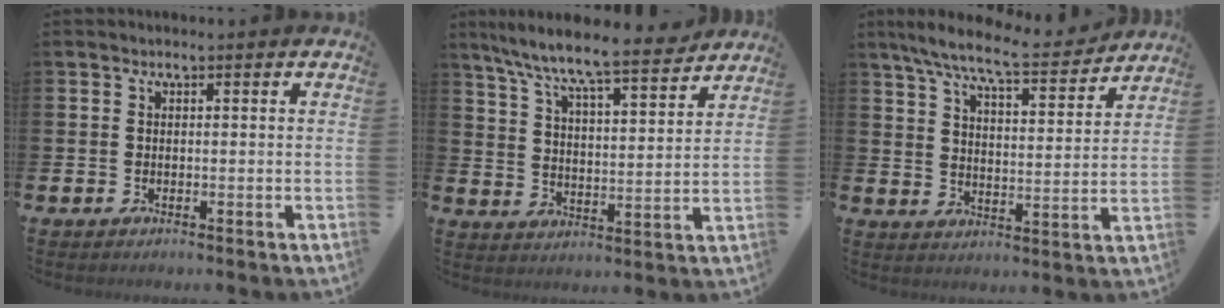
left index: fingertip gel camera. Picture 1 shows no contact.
{"total": 8.9, "force": [8.2, 0.5, 3.3], "torque": [-0.095, -0.062, 0.138]}
{"total": 8.6, "force": [7.8, 0.8, 3.5], "torque": [-0.094, -0.045, 0.136]}